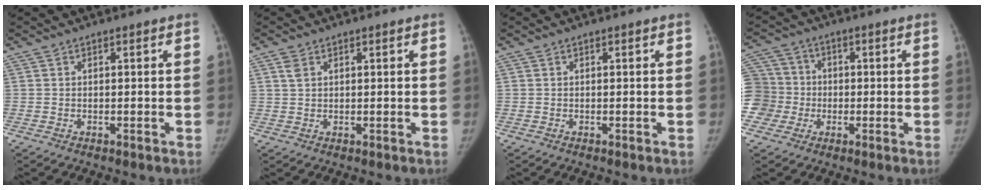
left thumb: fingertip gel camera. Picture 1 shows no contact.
{"total": 2.2, "force": [1.2, 1.4, 1.2], "torque": [-0.024, 0.000, 0.027]}
{"total": 0.0}
{"total": 10.7, "force": [-1.4, 10.5, 1.4], "torque": [-0.014, 0.036, -0.023]}